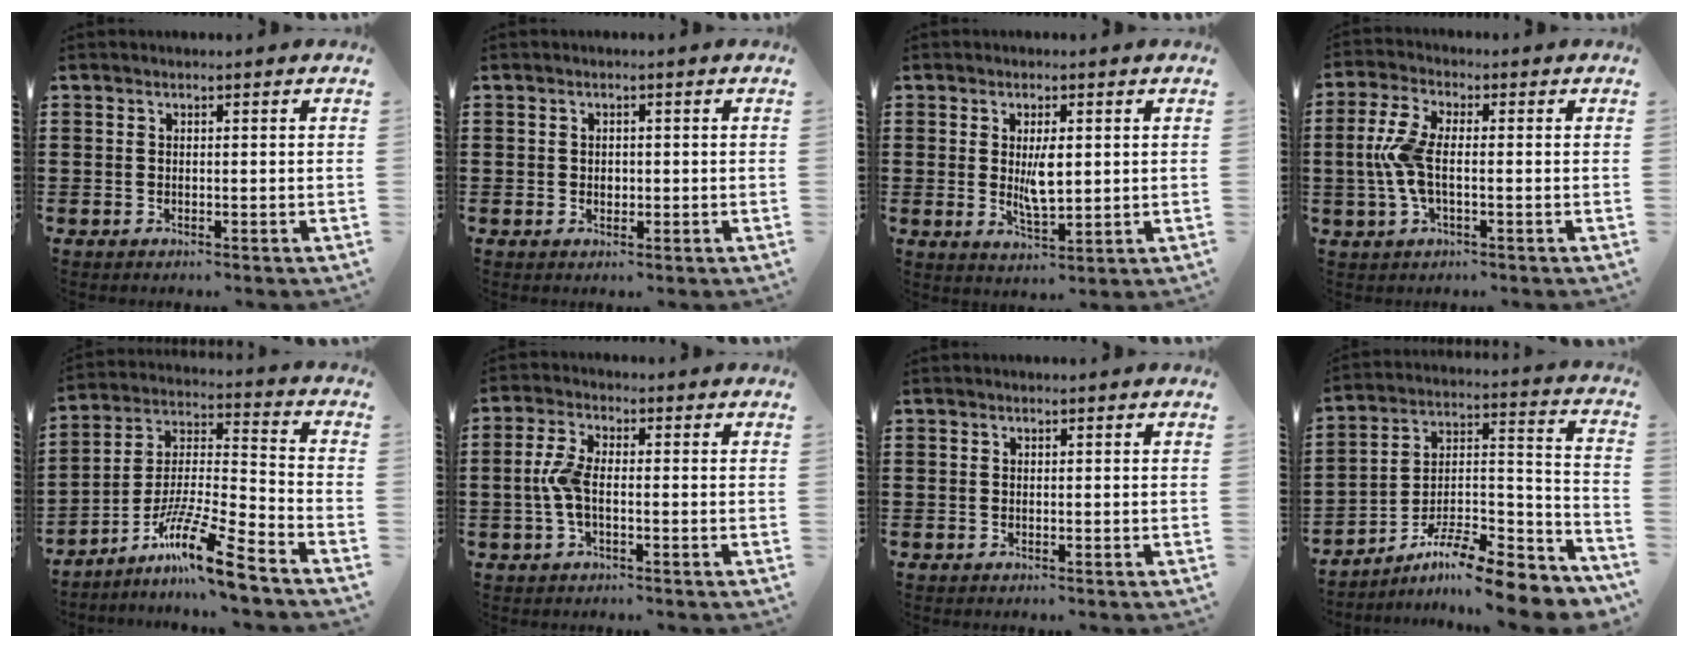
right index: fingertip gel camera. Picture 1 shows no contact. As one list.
[{"total": 1.0, "force": [0.1, 0.8, 0.5], "torque": [-0.012, 0.005, 0.001]}, {"total": 4.7, "force": [0.5, 1.7, 4.4], "torque": [-0.077, 0.000, 0.007]}, {"total": 6.6, "force": [-0.5, 2.8, 5.9], "torque": [-0.149, -0.007, -0.021]}, {"total": 12.8, "force": [-9.2, 0.9, 8.8], "torque": [-0.163, 0.011, -0.176]}, {"total": 4.8, "force": [-0.7, 1.8, 4.4], "torque": [-0.108, -0.004, -0.022]}, {"total": 0.0}, {"total": 10.0, "force": [-8.5, 1.2, 5.2], "torque": [-0.080, 0.012, -0.167]}]